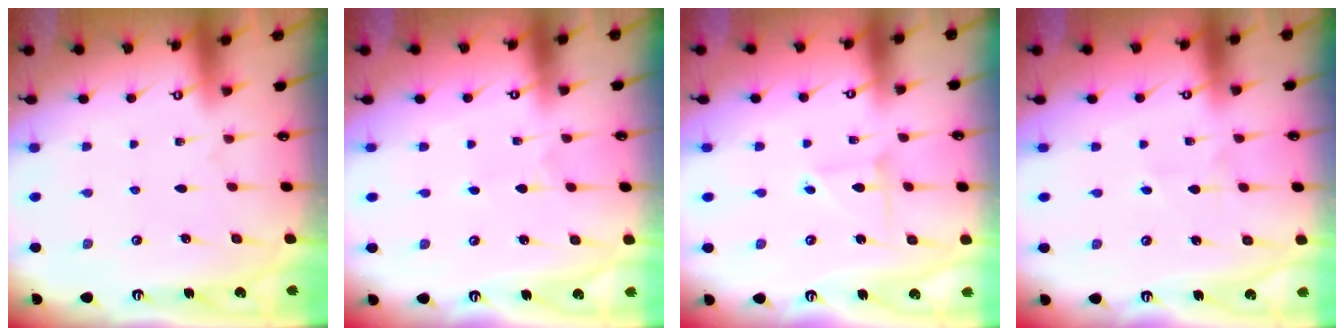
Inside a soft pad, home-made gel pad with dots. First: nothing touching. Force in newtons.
{"total": 0.5, "press": 0.5, "slide": 0.1}
{"total": 2.6, "press": 2.6, "slide": 0.3}
{"total": 1.5, "press": 1.5, "slide": 0.1}